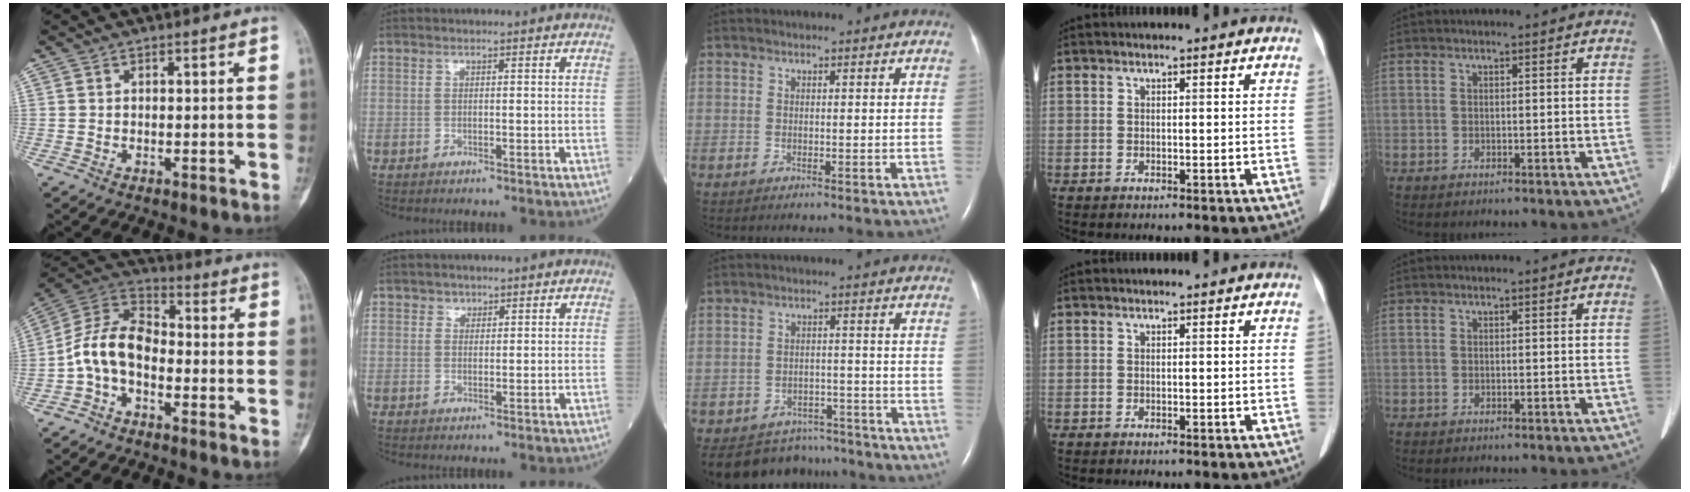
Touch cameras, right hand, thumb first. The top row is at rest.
{"thumb": {"total": 10.3, "force": [-2.8, 6.4, 7.6], "torque": [-0.138, 0.049, -0.070]}, "index": {"total": 1.2, "force": [0.8, 0.9, -0.1], "torque": [0.010, -0.005, 0.008]}, "middle": {"total": 11.0, "force": [-9.9, 4.7, 1.0], "torque": [-0.021, 0.015, -0.131]}}